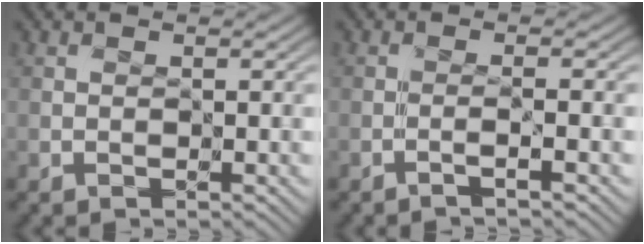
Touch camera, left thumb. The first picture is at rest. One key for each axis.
{"total": 1.4, "fx": -0.9, "fy": -0.5, "fz": 0.9, "tx": -0.014, "ty": 0.007, "tz": -0.029}